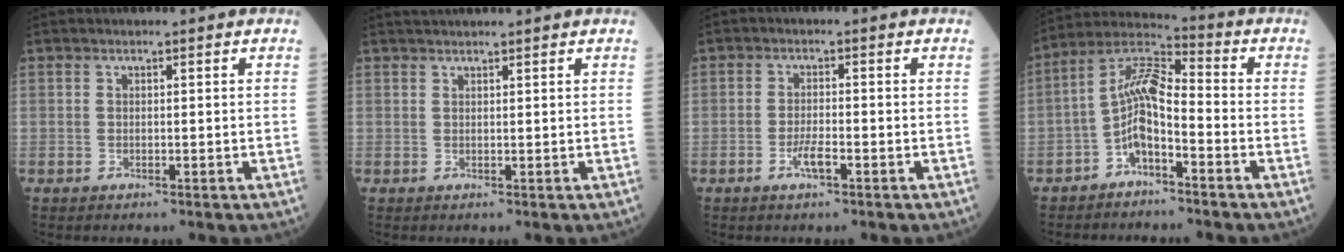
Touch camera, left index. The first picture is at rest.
{"total": 2.8, "force": [2.6, -0.3, 0.9], "torque": [-0.009, 0.026, 0.045]}
{"total": 2.8, "force": [-1.5, 0.5, 2.3], "torque": [-0.049, -0.001, -0.028]}
{"total": 7.5, "force": [-3.0, 2.3, 6.5], "torque": [-0.133, 0.023, -0.063]}